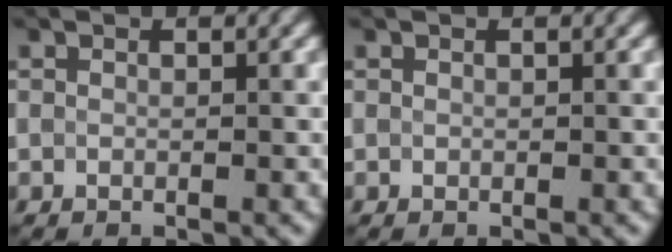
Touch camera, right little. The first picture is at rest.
{"total": 0.0}